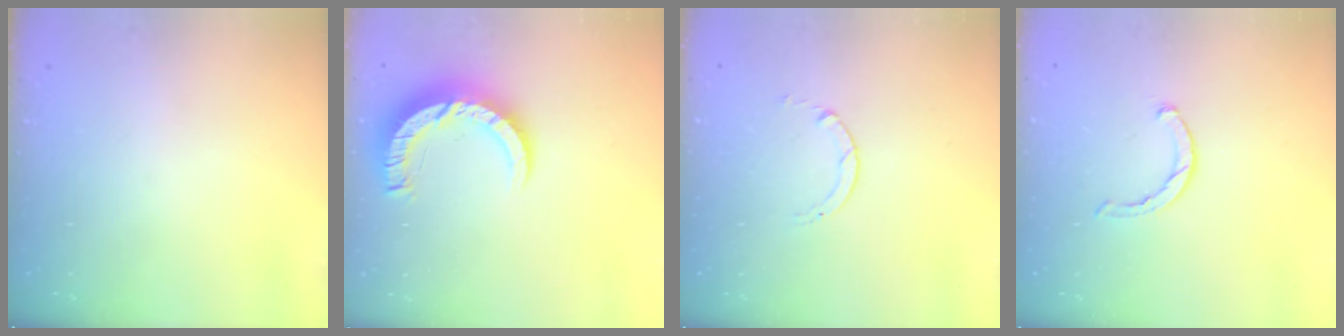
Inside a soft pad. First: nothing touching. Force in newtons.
{"total": 10.0, "press": 9.9, "slide": 1.0}
{"total": 0.7, "press": 0.7, "slide": 0.1}
{"total": 2.3, "press": 2.3, "slide": 0.4}